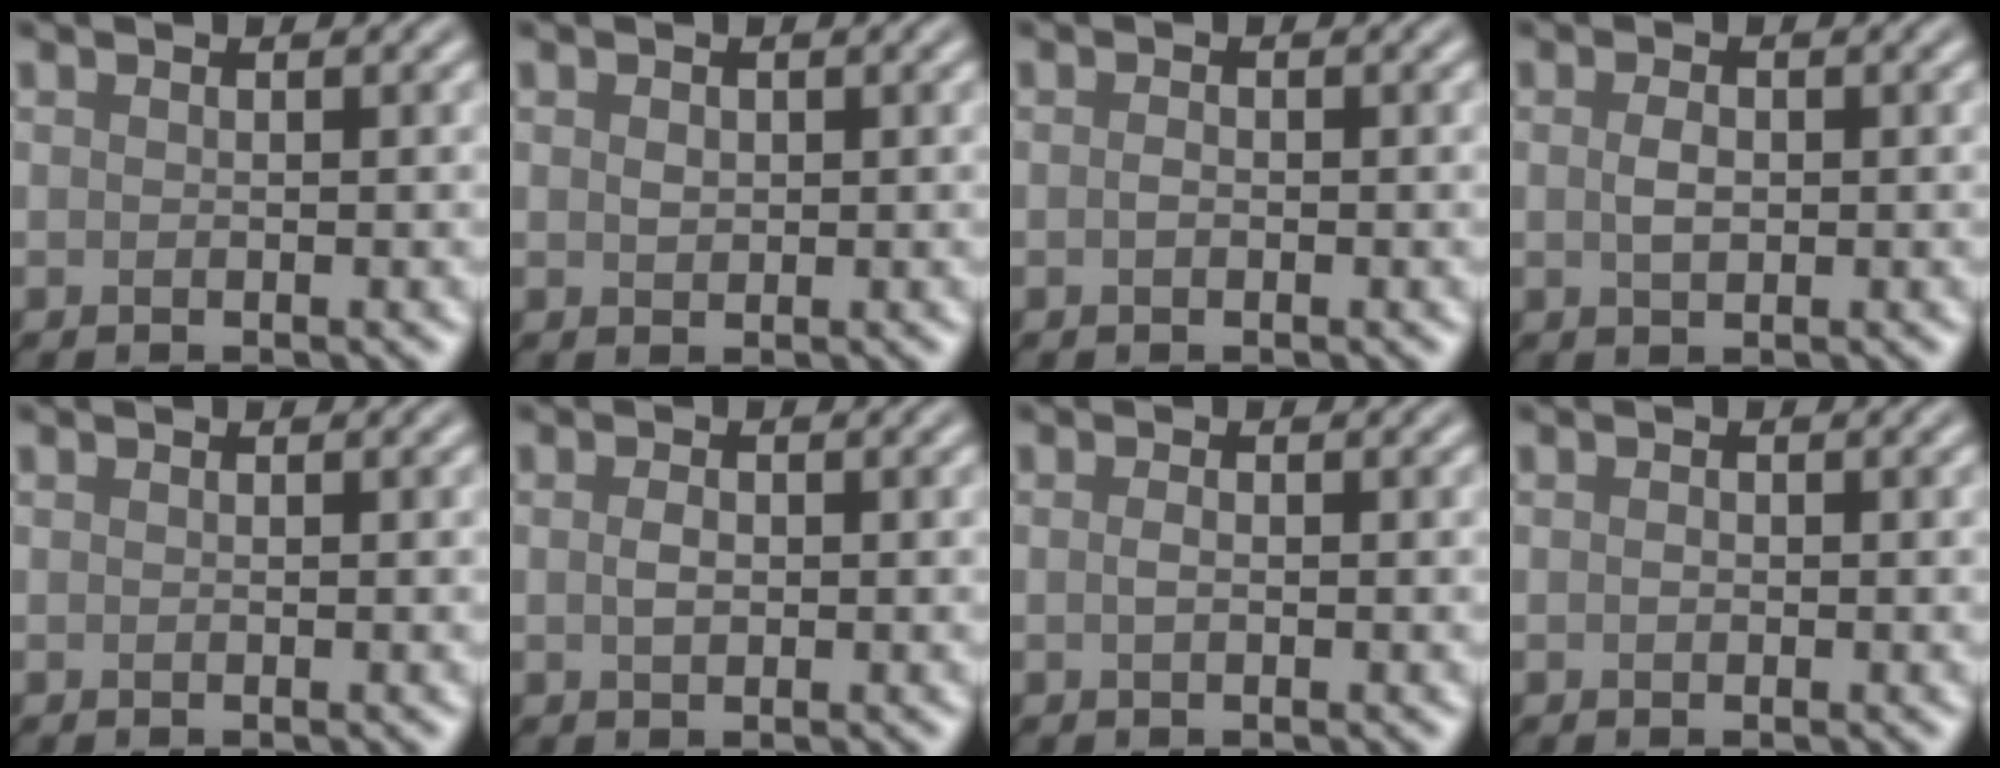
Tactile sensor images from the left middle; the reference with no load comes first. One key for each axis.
{"total": 0.9, "fx": 0.2, "fy": 0.7, "fz": 0.5, "tx": -0.013, "ty": -0.001, "tz": 0.004}
{"total": 0.7, "fx": -0.2, "fy": 0.5, "fz": 0.5, "tx": -0.014, "ty": 0.001, "tz": -0.005}
{"total": 1.7, "fx": 0.1, "fy": 1.1, "fz": 1.3, "tx": -0.030, "ty": 0.000, "tz": 0.002}
{"total": 0.0}
{"total": 1.3, "fx": 0.0, "fy": 0.8, "fz": 1.0, "tx": -0.022, "ty": 0.000, "tz": -0.001}
{"total": 0.8, "fx": -0.1, "fy": 0.4, "fz": 0.7, "tx": -0.019, "ty": 0.000, "tz": -0.003}
{"total": 0.5, "fx": -0.1, "fy": 0.4, "fz": 0.3, "tx": -0.008, "ty": 0.000, "tz": -0.003}